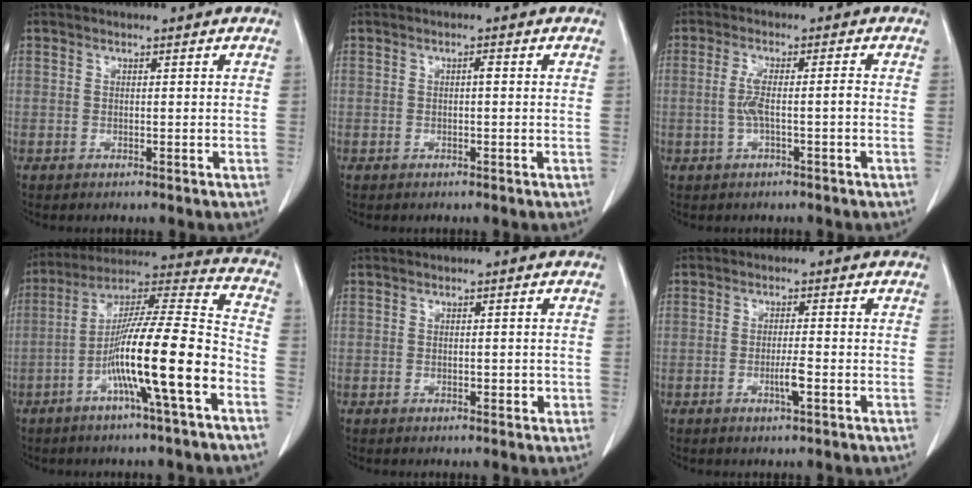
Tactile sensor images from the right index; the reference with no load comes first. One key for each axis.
{"total": 0.7, "fx": 0.0, "fy": 0.1, "fz": 0.7, "tx": -0.014, "ty": 0.001, "tz": 0.000}
{"total": 4.0, "fx": -0.7, "fy": 0.3, "fz": 4.0, "tx": -0.082, "ty": 0.009, "tz": -0.012}
{"total": 16.8, "fx": -6.2, "fy": 0.0, "fz": 15.6, "tx": -0.271, "ty": 0.006, "tz": -0.114}
{"total": 1.4, "fx": -0.3, "fy": 0.7, "fz": 1.2, "tx": -0.015, "ty": 0.001, "tz": -0.001}
{"total": 2.8, "fx": -1.0, "fy": 0.0, "fz": 2.6, "tx": -0.048, "ty": -0.003, "tz": -0.018}